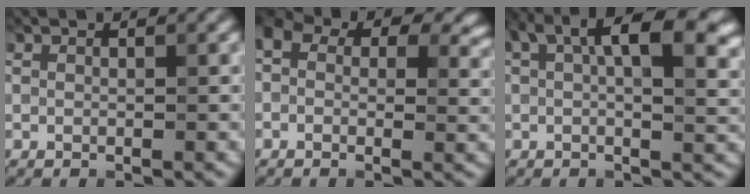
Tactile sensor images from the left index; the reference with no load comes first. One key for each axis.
{"total": 8.6, "fx": 2.9, "fy": 5.8, "fz": 5.6, "tx": -0.082, "ty": 0.027, "tz": 0.035}
{"total": 8.0, "fx": 2.4, "fy": 3.0, "fz": 7.0, "tx": -0.101, "ty": 0.015, "tz": 0.042}